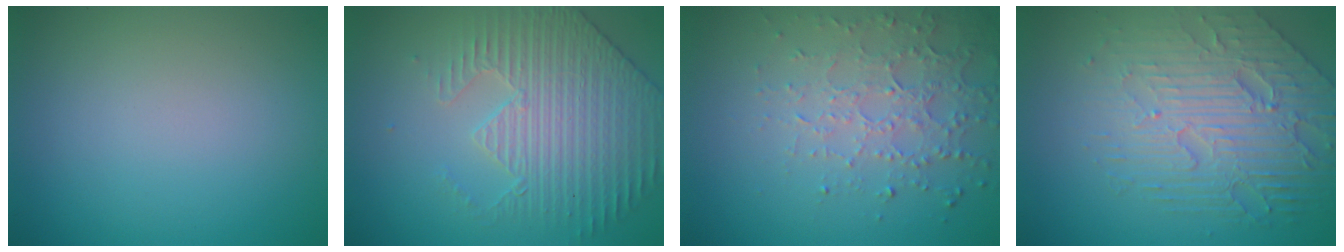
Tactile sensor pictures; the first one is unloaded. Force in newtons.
{"total": 4.2, "press": 4.0, "slide": 1.2}
{"total": 4.6, "press": 3.2, "slide": 3.2}
{"total": 7.1, "press": 5.1, "slide": 5.0}